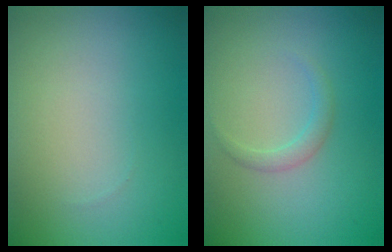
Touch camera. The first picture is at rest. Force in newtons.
{"total": 1.2, "press": 1.1, "slide": 0.1}